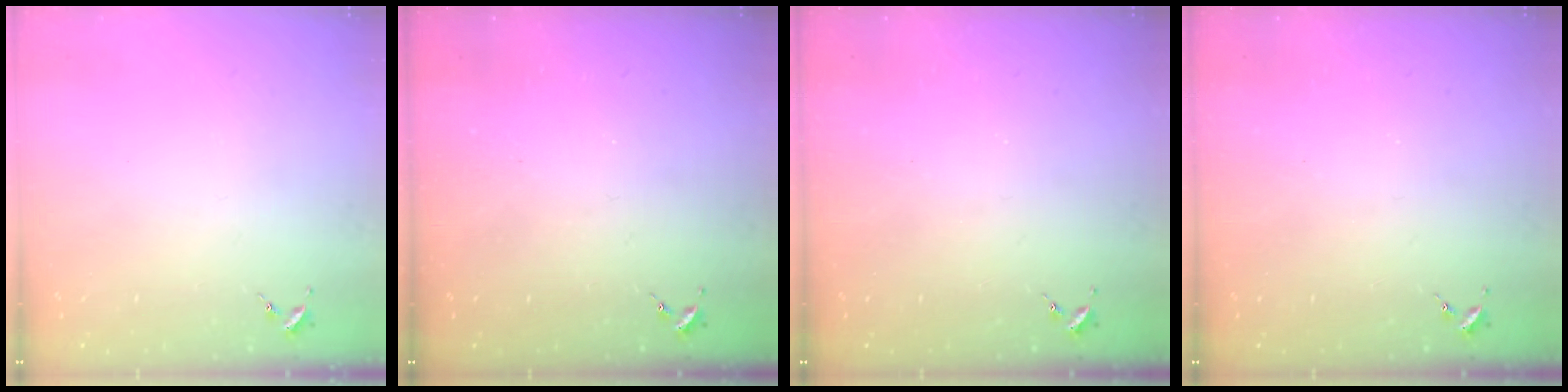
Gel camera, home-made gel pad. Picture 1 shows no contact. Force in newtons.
{"total": 0.0}
{"total": 0.0}
{"total": 0.0}